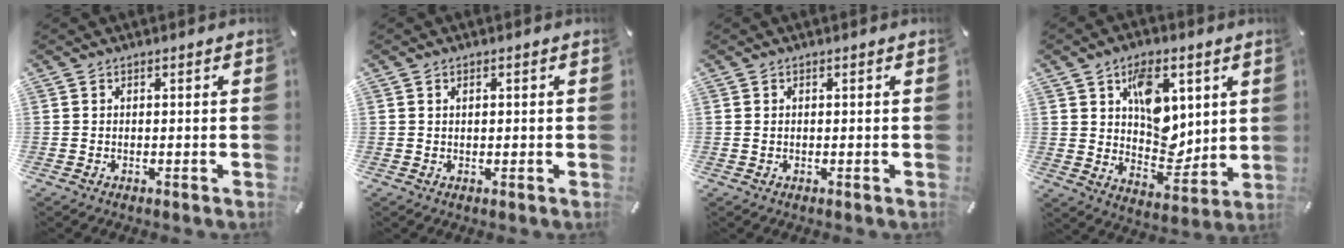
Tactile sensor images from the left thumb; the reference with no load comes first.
{"total": 0.9, "force": [0.3, 0.5, 0.6], "torque": [-0.014, 0.004, 0.004]}
{"total": 0.6, "force": [0.1, 0.4, 0.5], "torque": [-0.011, 0.001, 0.001]}
{"total": 11.7, "force": [4.6, 8.3, 6.9], "torque": [-0.084, -0.027, 0.083]}